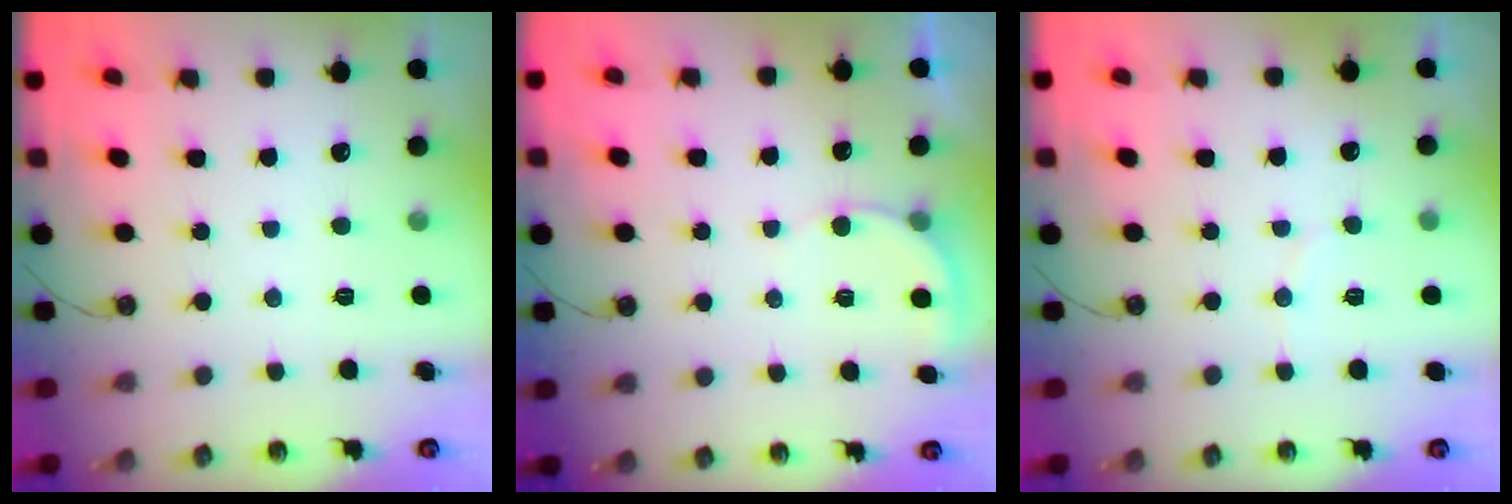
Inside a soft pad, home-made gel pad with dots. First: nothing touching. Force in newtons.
{"total": 4.6, "press": 4.6, "slide": 0.3}
{"total": 3.0, "press": 3.0, "slide": 0.2}